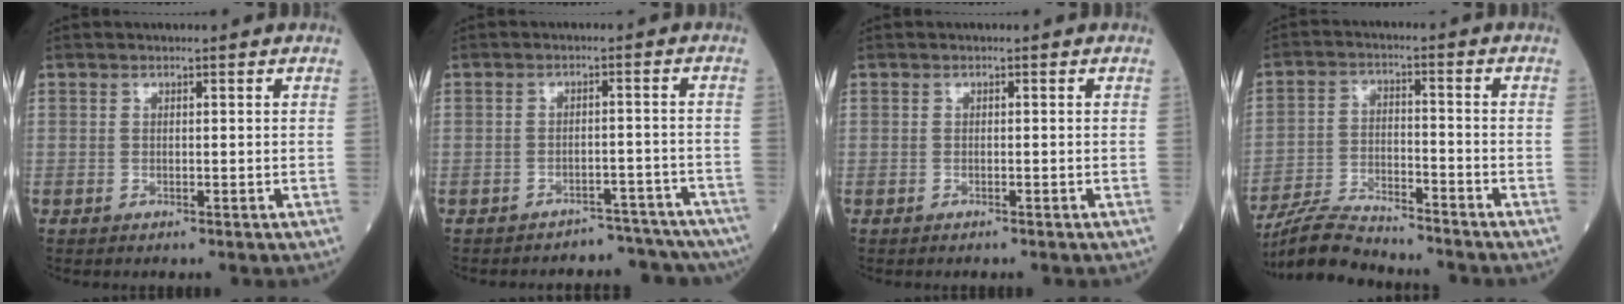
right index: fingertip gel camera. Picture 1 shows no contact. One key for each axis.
{"total": 11.5, "fx": -10.7, "fy": 3.8, "fz": 2.2, "tx": -0.029, "ty": 0.042, "tz": -0.127}
{"total": 0.9, "fx": -0.6, "fy": 0.5, "fz": 0.5, "tx": -0.021, "ty": -0.001, "tz": -0.005}
{"total": 11.1, "fx": -10.4, "fy": 1.6, "fz": 3.5, "tx": -0.076, "ty": -0.005, "tz": -0.187}